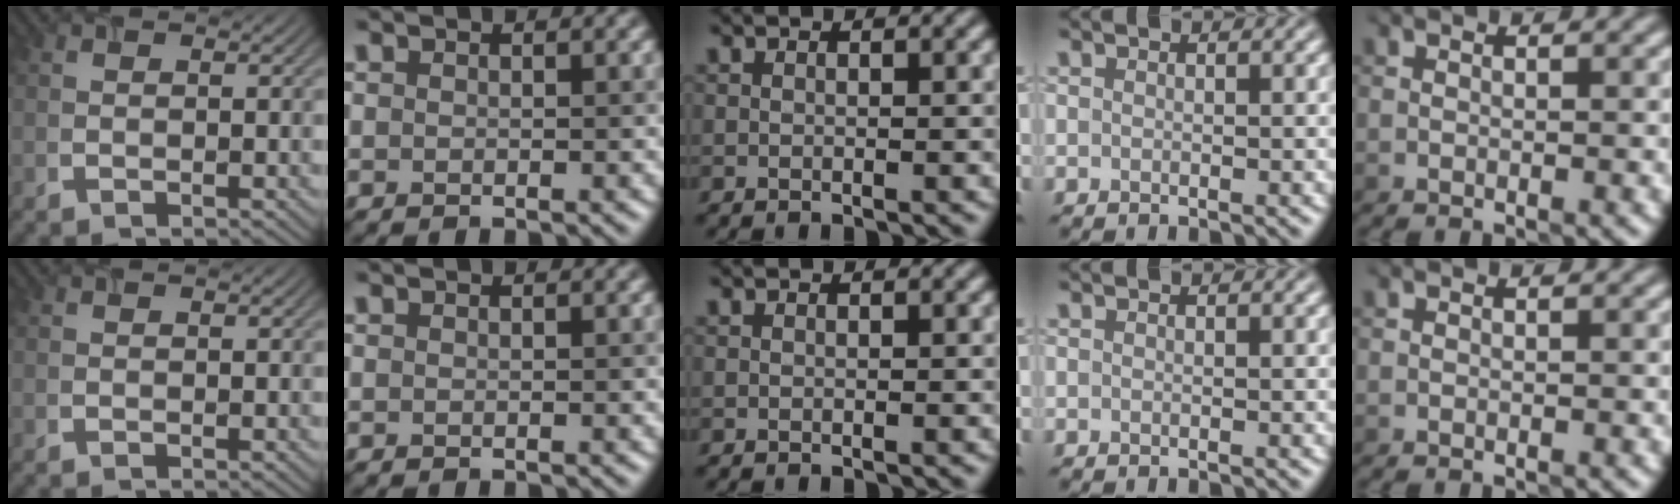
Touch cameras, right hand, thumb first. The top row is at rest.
{}